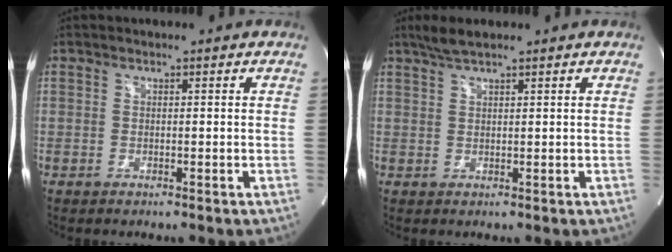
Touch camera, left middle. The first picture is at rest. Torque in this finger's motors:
{"motor_torque": [0.22, -0.09, -0.04, 0.02]}